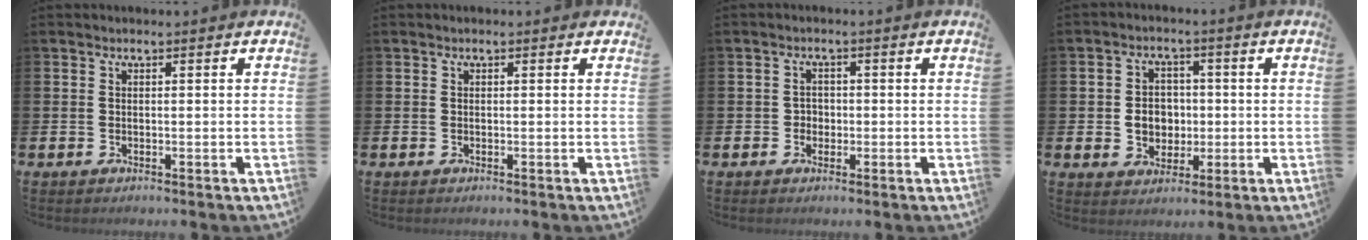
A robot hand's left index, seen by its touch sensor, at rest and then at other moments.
{"total": 0.0}
{"total": 1.8, "force": [-0.2, 1.7, 0.5], "torque": [-0.007, 0.005, -0.009]}
{"total": 4.5, "force": [0.0, 4.0, 2.0], "torque": [-0.035, 0.007, -0.008]}